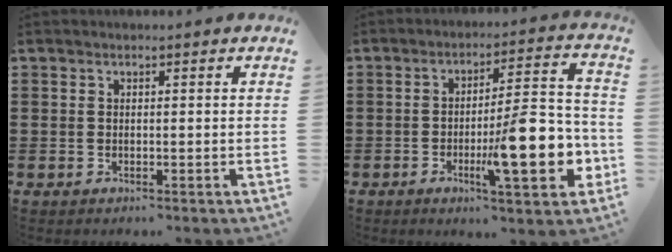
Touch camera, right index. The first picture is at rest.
{"total": 13.7, "force": [-4.1, 3.5, 12.6], "torque": [-0.181, -0.002, -0.068]}